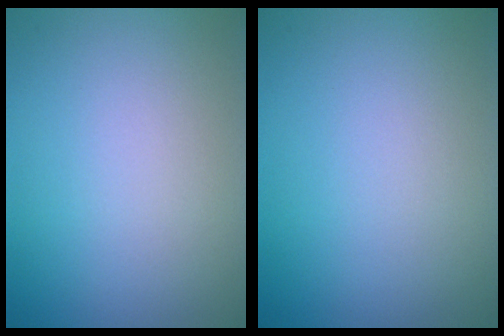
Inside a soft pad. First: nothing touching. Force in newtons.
{"total": 0.0}